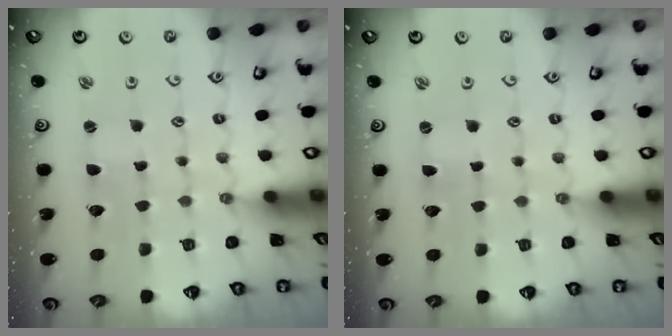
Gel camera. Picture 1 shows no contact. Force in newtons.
{"total": 0.0}